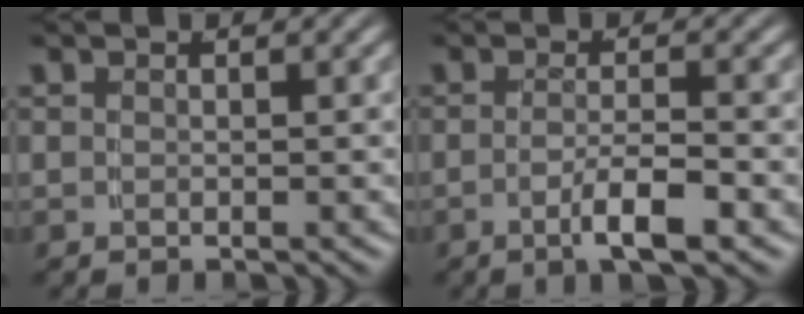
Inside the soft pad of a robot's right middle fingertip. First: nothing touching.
{"total": 3.3, "force": [-1.9, -0.2, 2.8], "torque": [-0.049, -0.011, -0.027]}